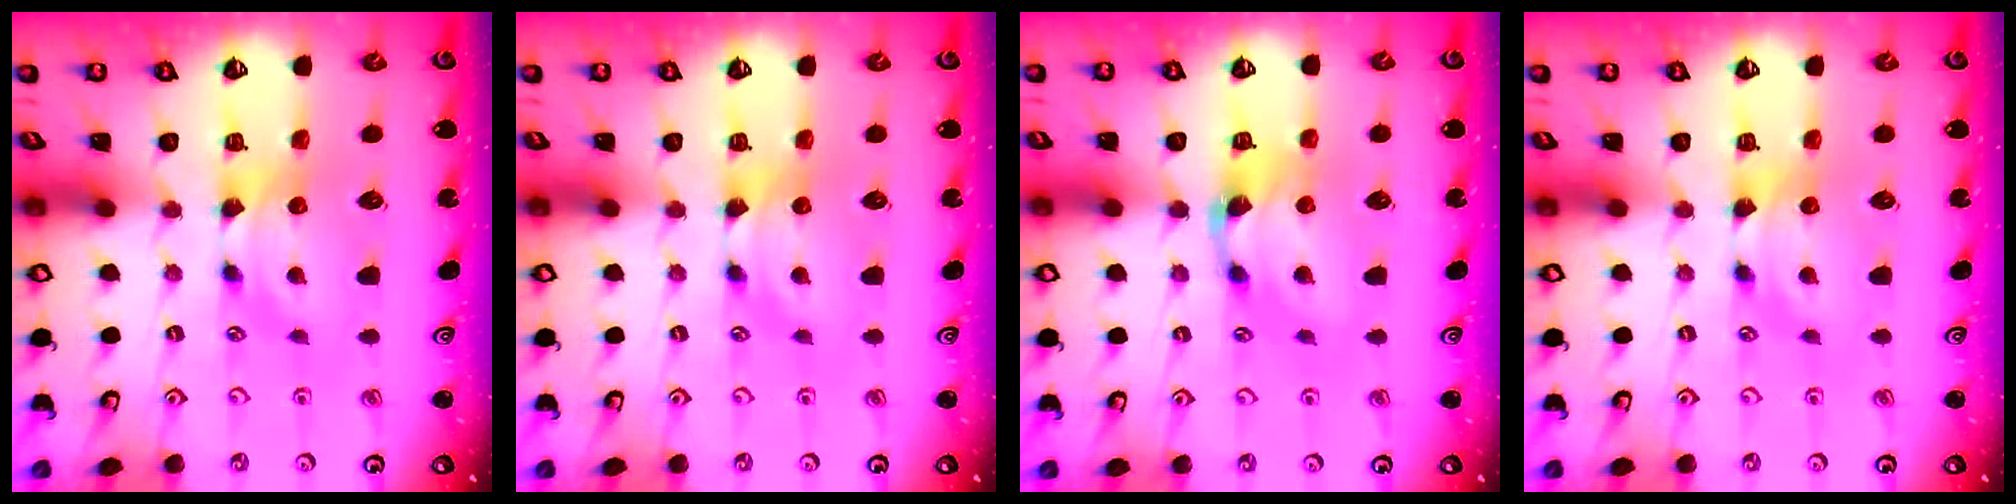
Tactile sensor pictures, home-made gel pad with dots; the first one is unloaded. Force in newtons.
{"total": 0.0}
{"total": 2.3, "press": 1.4, "slide": 1.8}
{"total": 0.0}